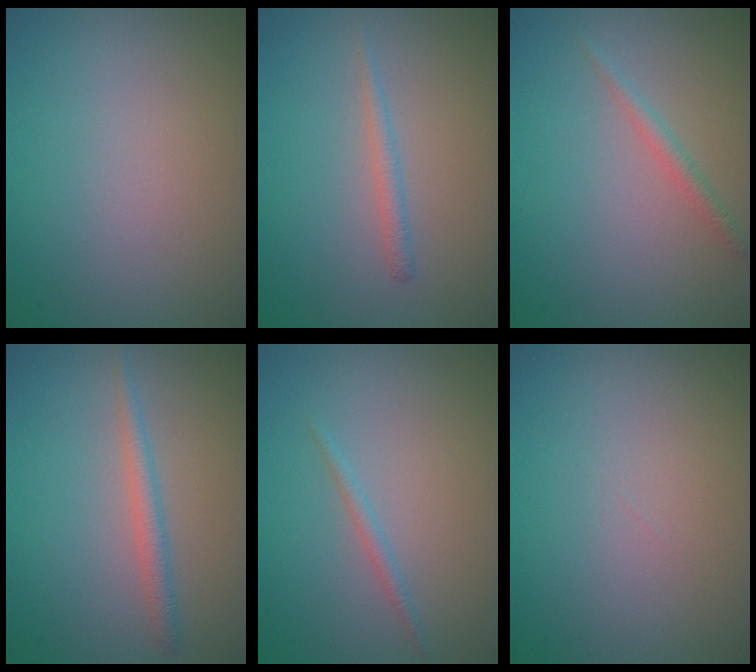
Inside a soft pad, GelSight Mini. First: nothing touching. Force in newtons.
{"total": 1.2, "press": 1.2, "slide": 0.0}
{"total": 1.2, "press": 1.2, "slide": 0.0}
{"total": 1.8, "press": 1.8, "slide": 0.0}
{"total": 1.0, "press": 1.0, "slide": 0.0}
{"total": 0.0}